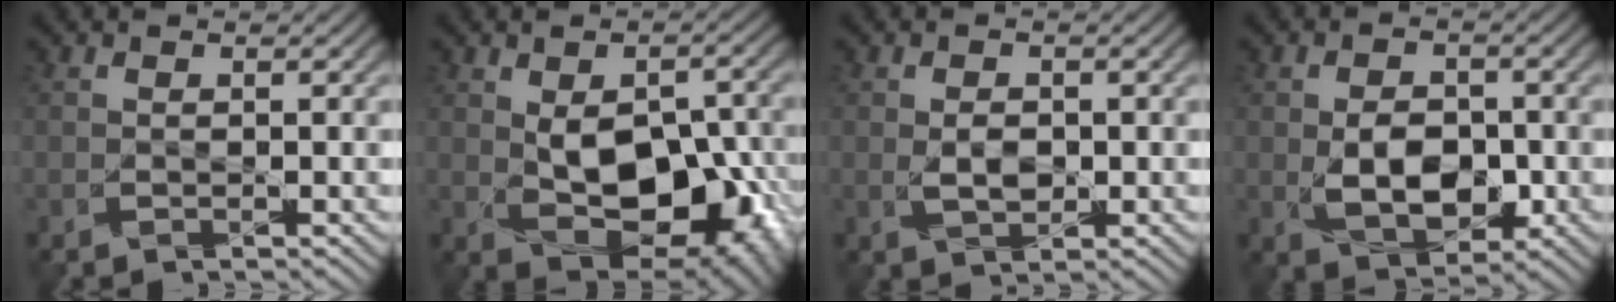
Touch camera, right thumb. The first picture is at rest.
{"total": 11.3, "force": [-1.4, 7.0, 8.7], "torque": [-0.134, -0.017, -0.009]}
{"total": 2.3, "force": [0.1, 1.4, 1.8], "torque": [-0.040, -0.004, 0.000]}
{"total": 6.5, "force": [-1.1, 4.2, 4.7], "torque": [-0.084, -0.008, -0.023]}